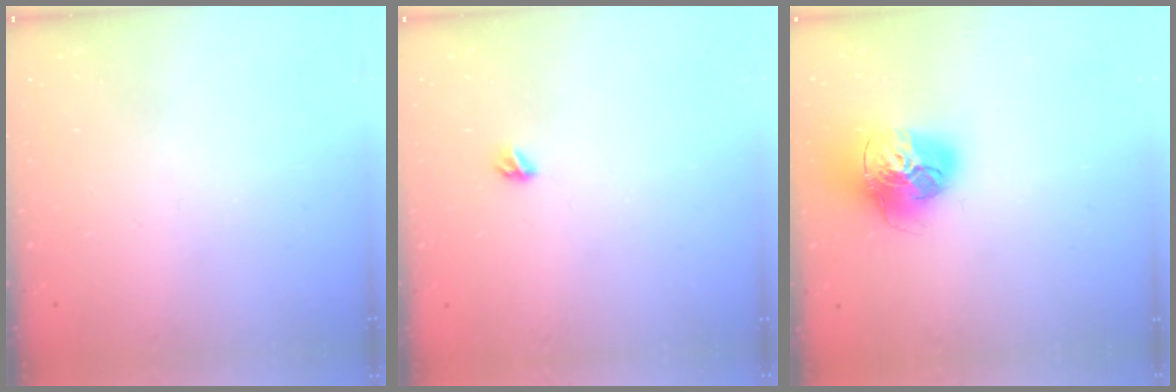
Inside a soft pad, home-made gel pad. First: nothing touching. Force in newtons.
{"total": 3.5, "press": 3.5, "slide": 0.8}
{"total": 18.4, "press": 18.3, "slide": 1.8}